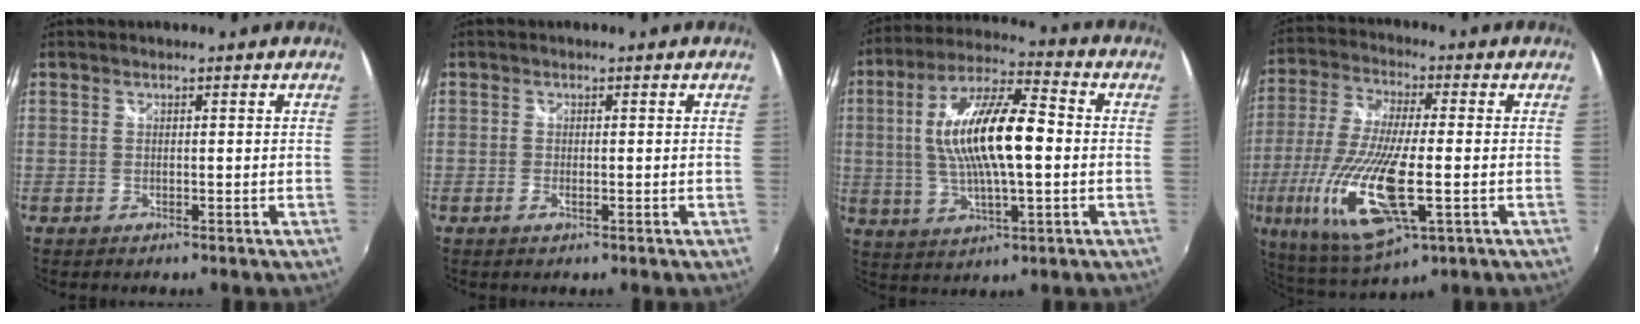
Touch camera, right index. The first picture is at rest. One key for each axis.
{"total": 1.0, "fx": -0.5, "fy": 0.3, "fz": 0.8, "tx": -0.016, "ty": -0.003, "tz": -0.009}
{"total": 16.5, "fx": 0.5, "fy": 5.0, "fz": 15.7, "tx": -0.297, "ty": 0.013, "tz": 0.005}
{"total": 20.5, "fx": -5.5, "fy": 6.1, "fz": 18.8, "tx": -0.397, "ty": -0.043, "tz": -0.096}